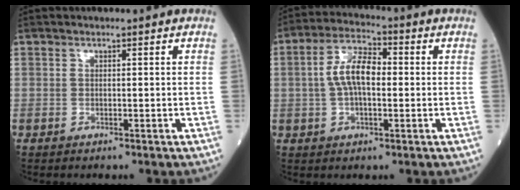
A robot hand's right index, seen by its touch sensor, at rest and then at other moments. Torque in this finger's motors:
{"motor_torque": [0.95, -0.05, 0.43, 0.16]}